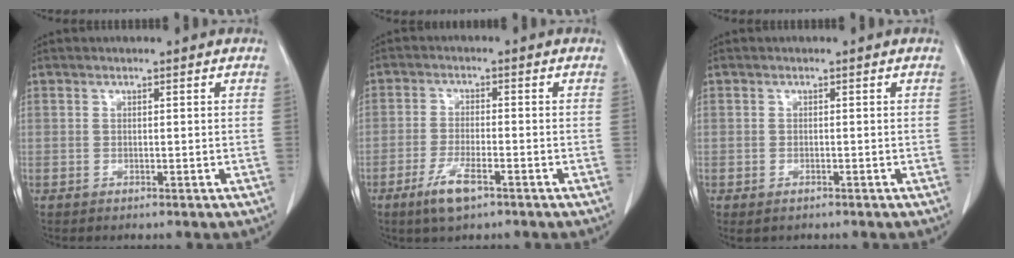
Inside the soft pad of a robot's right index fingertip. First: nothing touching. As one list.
[{"total": 5.6, "force": [-3.3, 1.1, 4.4], "torque": [-0.094, -0.010, -0.056]}, {"total": 0.9, "force": [-0.6, 0.4, 0.6], "torque": [-0.012, -0.002, -0.002]}]